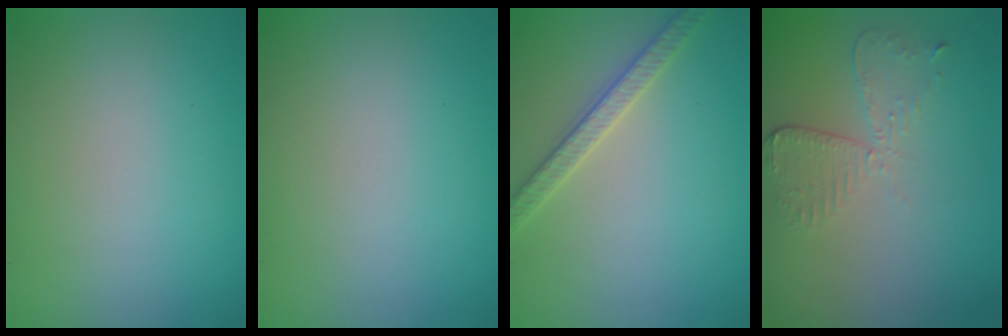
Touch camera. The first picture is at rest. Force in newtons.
{"total": 0.0}
{"total": 2.6, "press": 2.5, "slide": 0.5}
{"total": 2.7, "press": 2.4, "slide": 1.2}